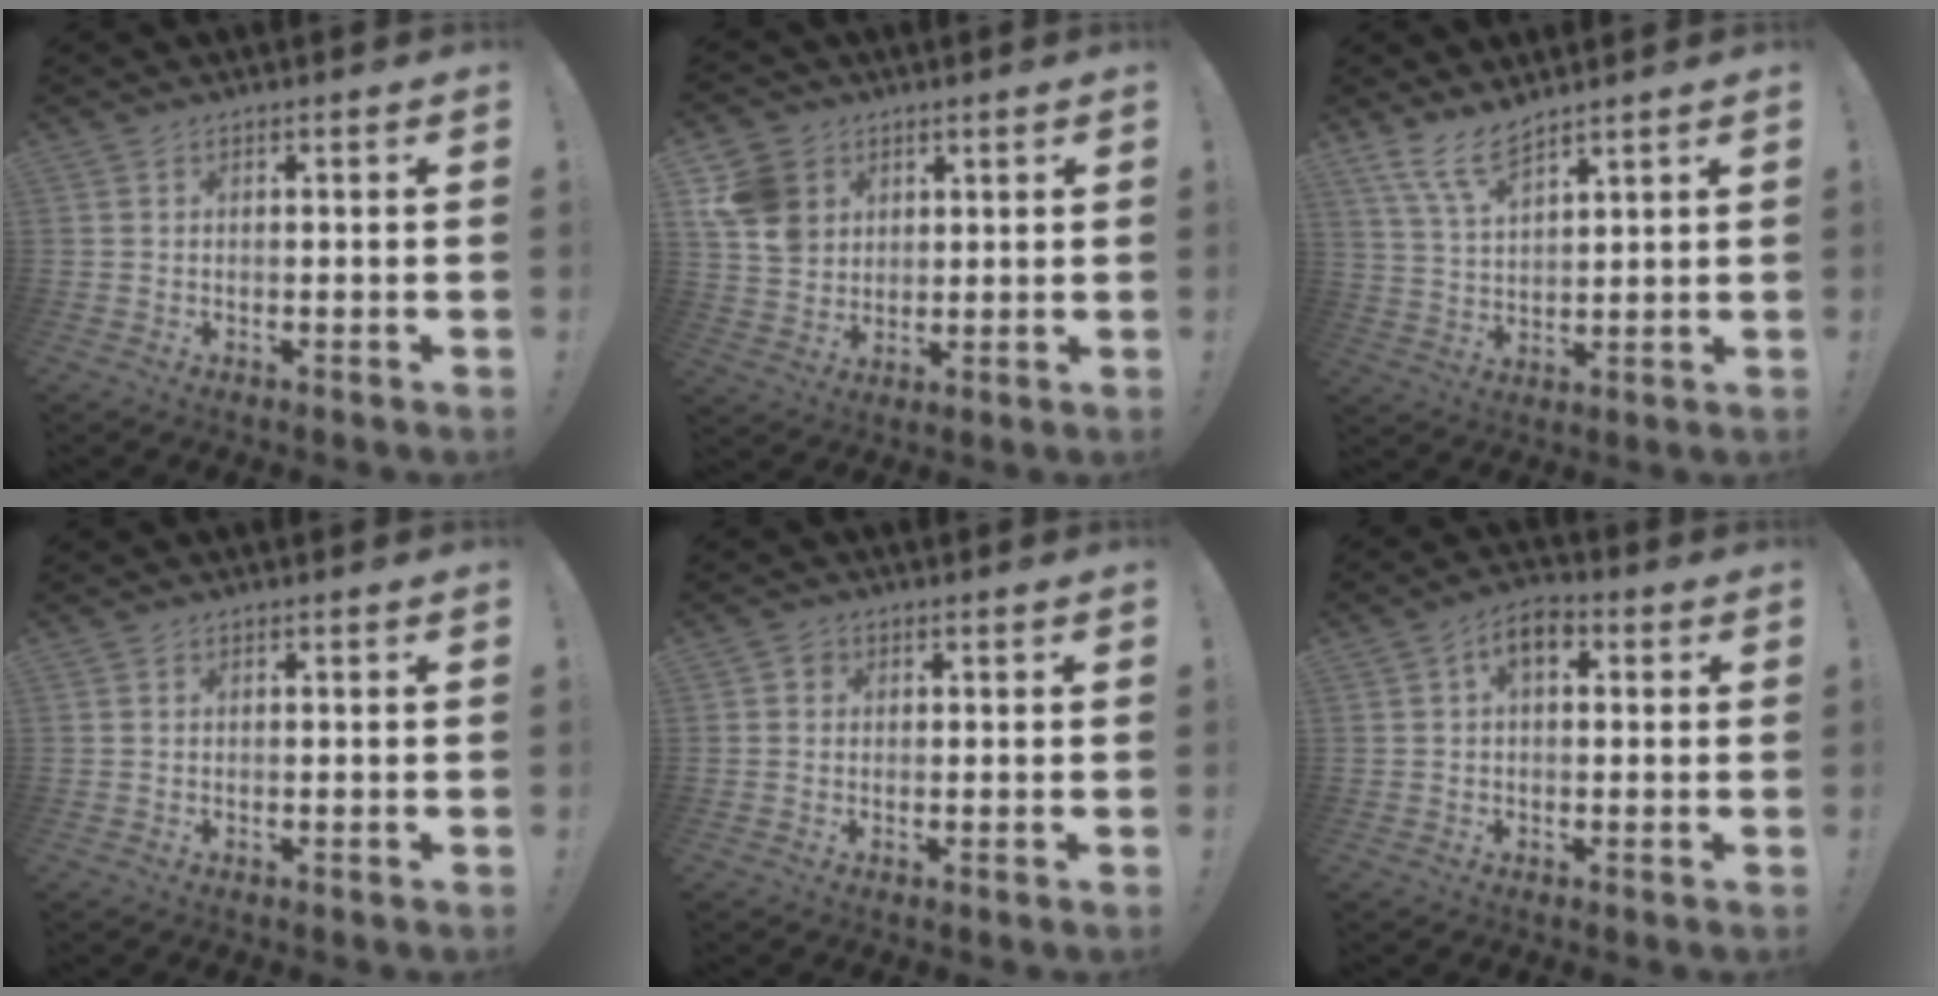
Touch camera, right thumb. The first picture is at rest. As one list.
[{"total": 11.7, "force": [4.5, 9.8, 4.6], "torque": [-0.084, -0.017, 0.092]}, {"total": 8.8, "force": [7.0, 2.6, 4.7], "torque": [-0.104, -0.033, 0.134]}, {"total": 0.0}, {"total": 1.6, "force": [0.1, 1.5, 0.6], "torque": [-0.004, -0.001, 0.001]}, {"total": 6.0, "force": [1.5, 3.7, 4.6], "torque": [-0.077, 0.008, 0.027]}]